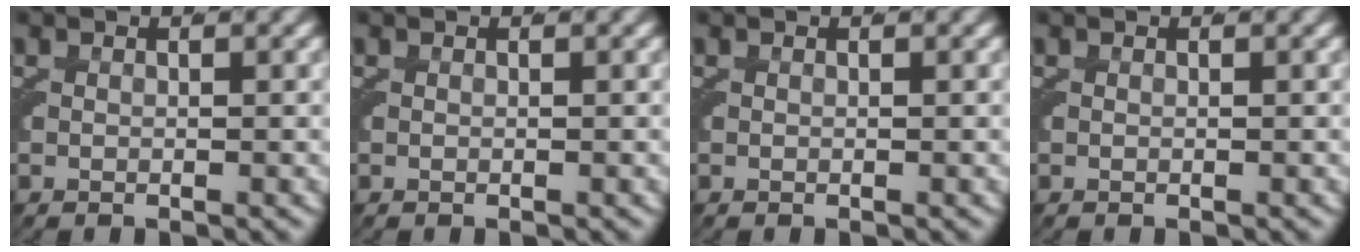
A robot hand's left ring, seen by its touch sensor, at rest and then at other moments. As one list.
[{"total": 0.0}, {"total": 0.0}, {"total": 0.0}]